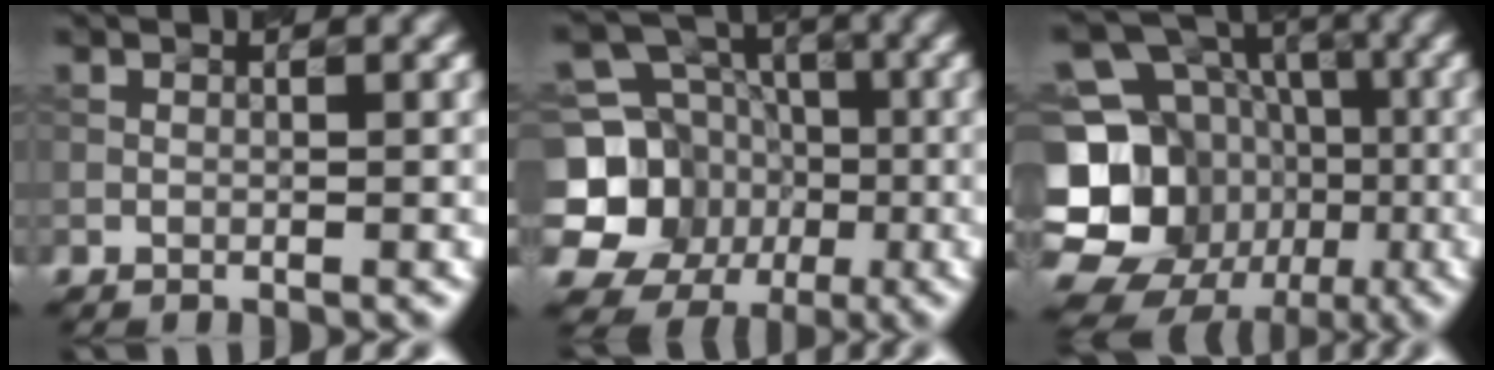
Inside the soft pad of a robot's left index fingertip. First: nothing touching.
{"total": 9.6, "force": [-1.6, 8.8, 3.5], "torque": [-0.078, -0.008, -0.059]}
{"total": 20.1, "force": [-5.4, 17.8, 7.6], "torque": [-0.181, -0.002, -0.105]}